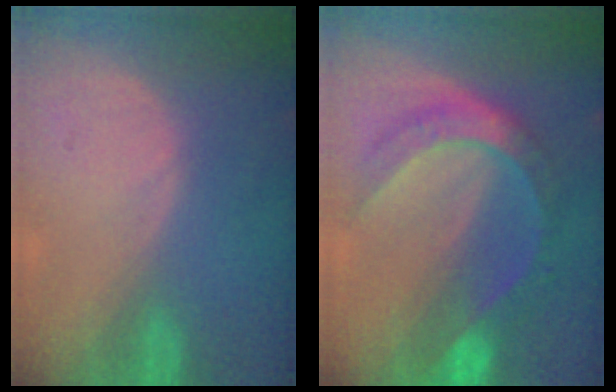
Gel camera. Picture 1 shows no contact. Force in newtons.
{"total": 8.3, "press": 8.2, "slide": 0.8}